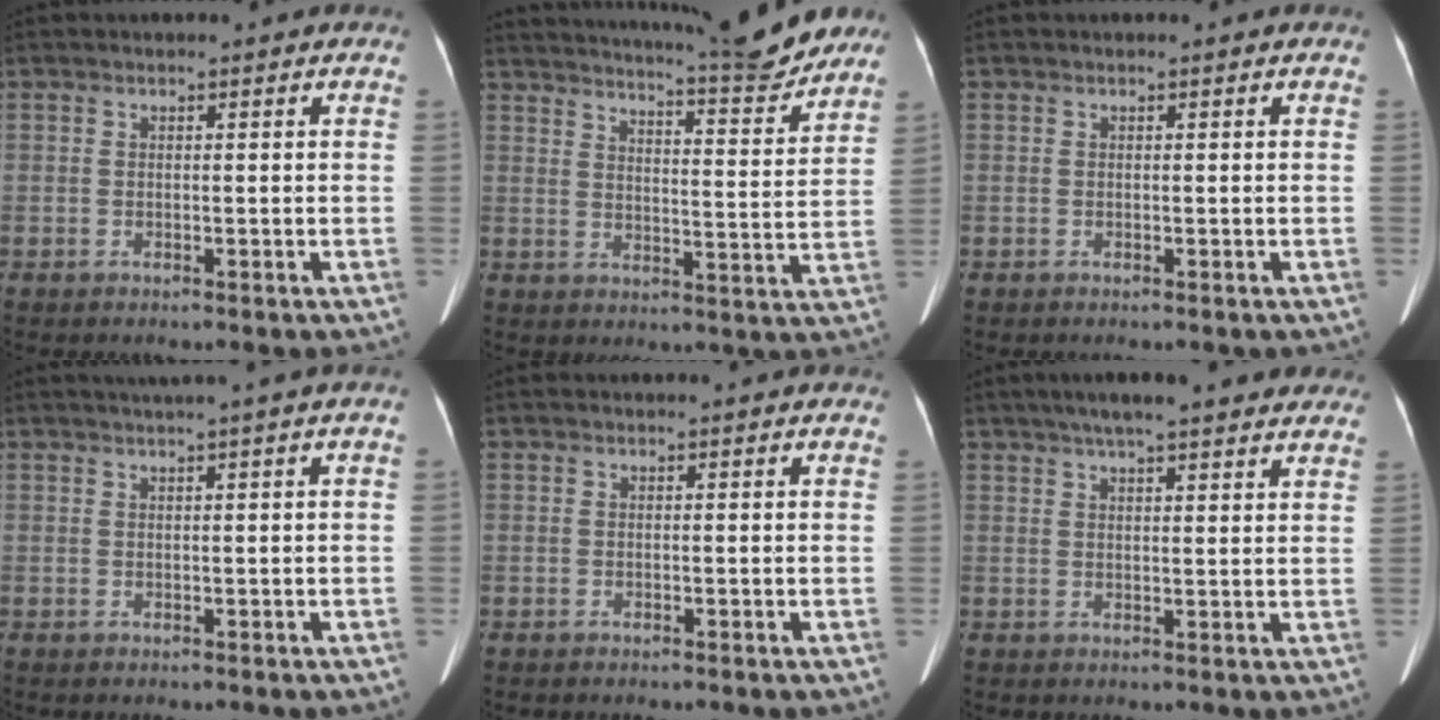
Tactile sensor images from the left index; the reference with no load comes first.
{"total": 17.1, "force": [15.8, 0.8, 6.6], "torque": [-0.101, -0.036, 0.206]}
{"total": 0.0}
{"total": 2.4, "force": [1.8, -0.8, 1.5], "torque": [-0.020, 0.006, 0.034]}
{"total": 1.8, "force": [1.7, 0.4, 0.4], "torque": [-0.015, 0.012, 0.012]}
{"total": 15.1, "force": [12.4, 2.5, 8.3], "torque": [-0.118, 0.038, 0.157]}